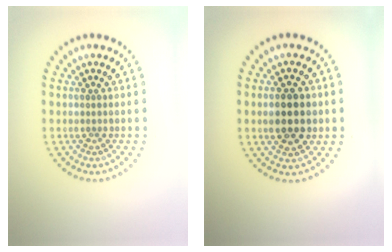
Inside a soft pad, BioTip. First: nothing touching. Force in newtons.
{"total": 4.3, "press": 4.3, "slide": 0.3}